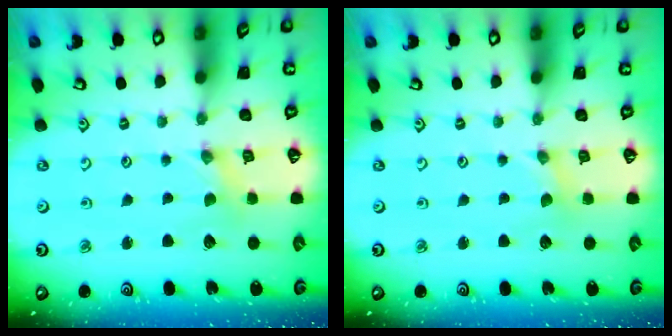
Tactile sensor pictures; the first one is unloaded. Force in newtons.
{"total": 0.0}